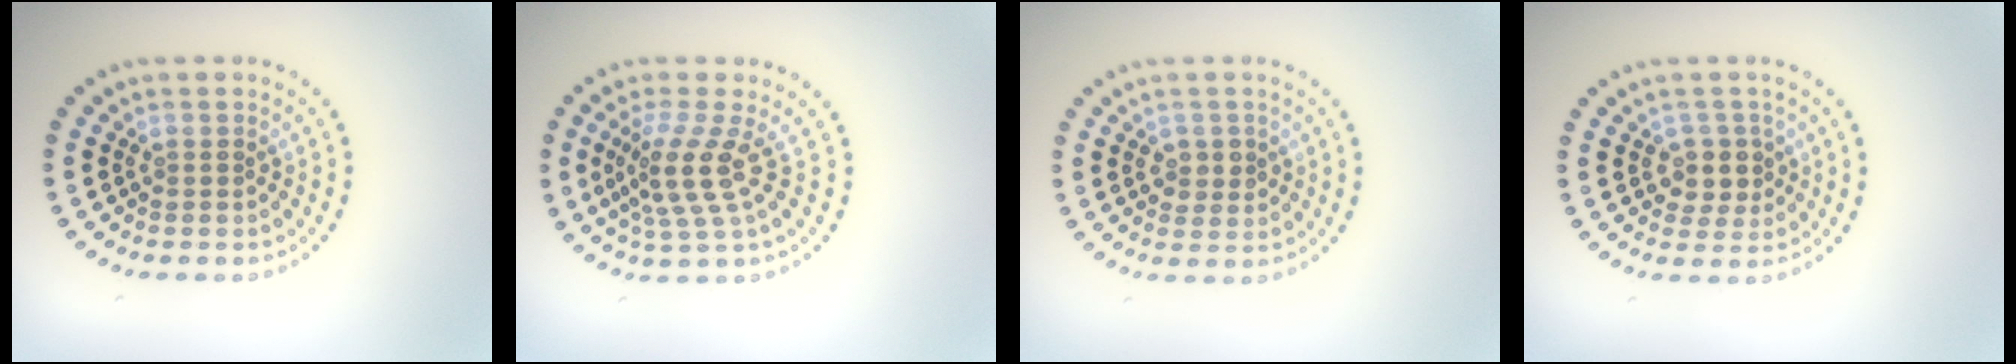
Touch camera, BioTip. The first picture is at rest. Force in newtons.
{"total": 3.8, "press": 2.7, "slide": 2.7}
{"total": 1.8, "press": 1.8, "slide": 0.2}
{"total": 2.5, "press": 2.2, "slide": 1.2}